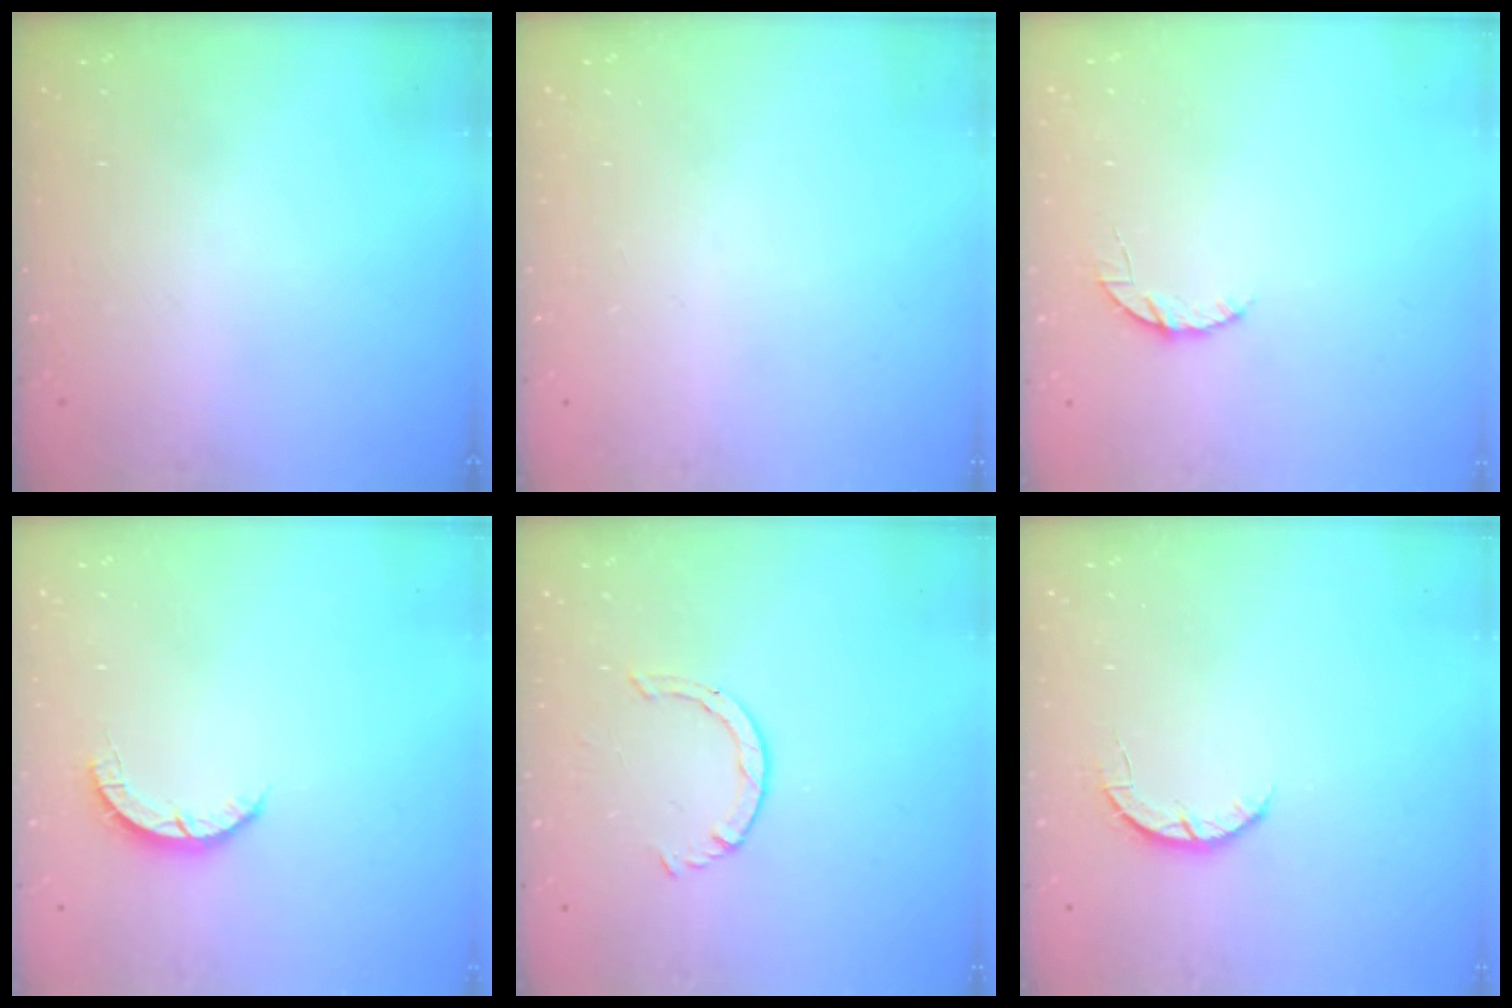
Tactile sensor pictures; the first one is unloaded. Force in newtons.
{"total": 0.0}
{"total": 3.1, "press": 3.1, "slide": 0.3}
{"total": 2.7, "press": 2.7, "slide": 0.4}
{"total": 2.6, "press": 2.6, "slide": 0.3}
{"total": 3.3, "press": 3.3, "slide": 0.5}